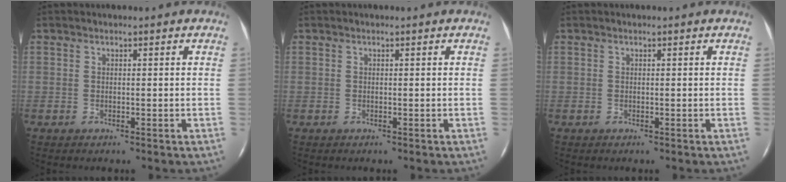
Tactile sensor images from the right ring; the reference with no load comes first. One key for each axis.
{"total": 0.0}
{"total": 0.0}